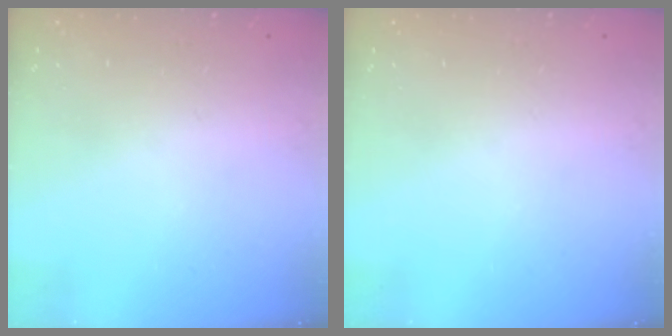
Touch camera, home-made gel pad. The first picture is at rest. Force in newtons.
{"total": 0.0}